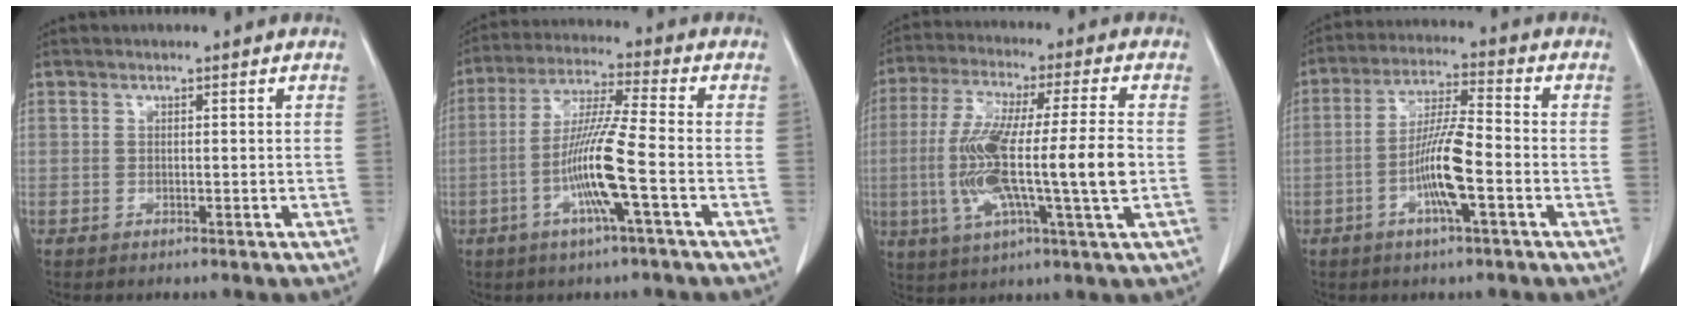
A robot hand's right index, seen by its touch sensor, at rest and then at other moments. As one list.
[{"total": 10.8, "force": [-3.2, -0.5, 10.3], "torque": [-0.204, -0.006, -0.067]}, {"total": 16.4, "force": [-1.8, 0.8, 16.3], "torque": [-0.314, 0.001, -0.036]}, {"total": 9.1, "force": [-2.9, 0.8, 8.6], "torque": [-0.167, 0.003, -0.058]}]